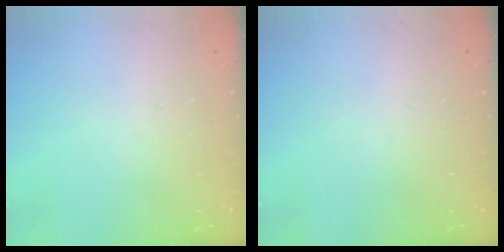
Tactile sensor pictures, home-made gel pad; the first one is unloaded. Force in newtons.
{"total": 0.0}